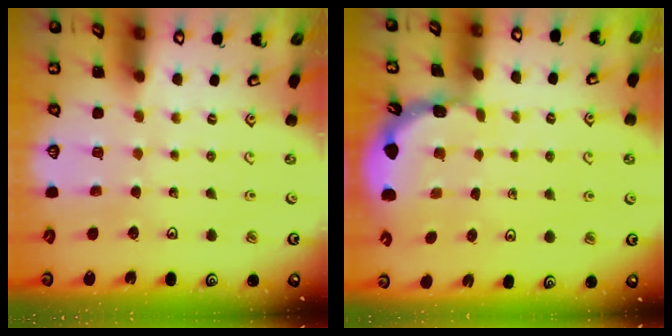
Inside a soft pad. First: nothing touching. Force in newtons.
{"total": 1.8, "press": 1.8, "slide": 0.1}